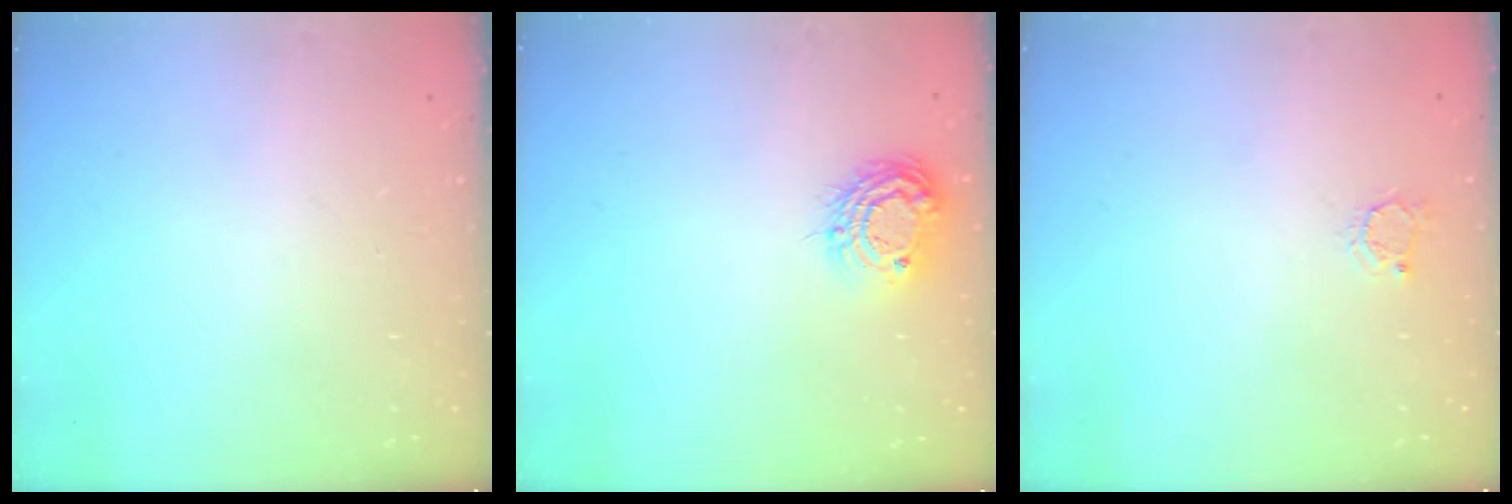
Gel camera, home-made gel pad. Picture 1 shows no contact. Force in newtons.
{"total": 9.4, "press": 9.4, "slide": 0.9}
{"total": 3.0, "press": 3.0, "slide": 0.4}